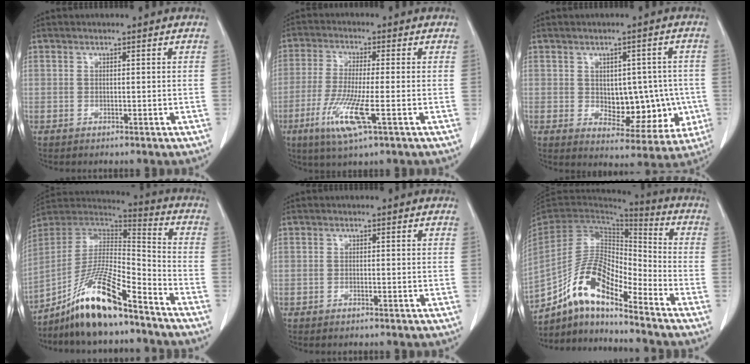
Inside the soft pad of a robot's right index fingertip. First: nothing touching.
{"total": 8.9, "force": [-3.4, 0.5, 8.2], "torque": [-0.168, -0.024, -0.065]}
{"total": 10.2, "force": [-0.7, 6.1, 8.1], "torque": [-0.085, 0.017, 0.014]}
{"total": 15.8, "force": [-11.5, 2.2, 10.6], "torque": [-0.204, 0.005, -0.207]}
{"total": 0.7, "force": [-0.6, 0.1, 0.4], "torque": [-0.013, -0.001, -0.007]}
{"total": 13.4, "force": [-9.5, 3.5, 8.8], "torque": [-0.174, 0.023, -0.174]}